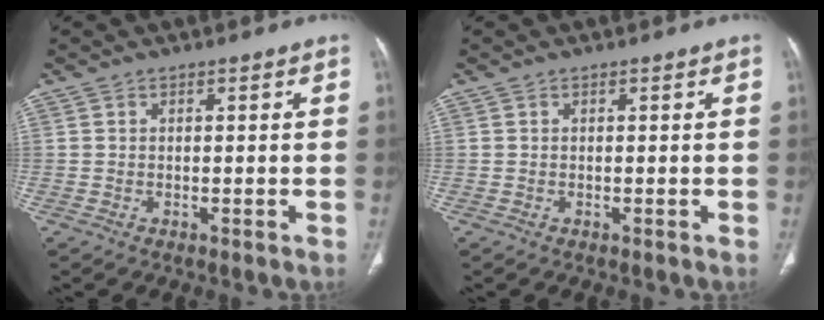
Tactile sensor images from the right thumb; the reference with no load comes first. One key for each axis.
{"total": 0.0}